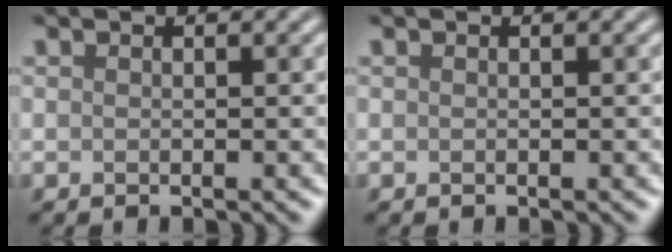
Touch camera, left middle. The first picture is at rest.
{"total": 0.0}